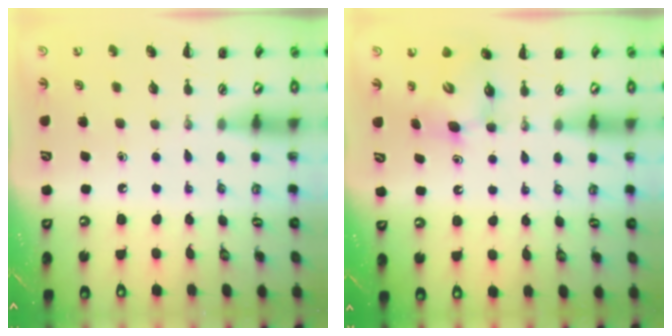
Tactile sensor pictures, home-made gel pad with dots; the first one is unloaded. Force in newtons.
{"total": 5.3, "press": 5.2, "slide": 0.7}